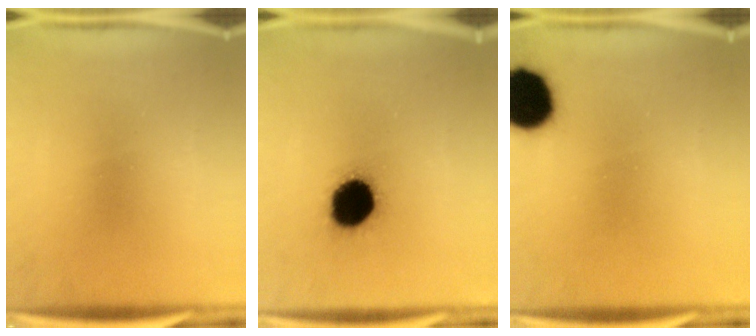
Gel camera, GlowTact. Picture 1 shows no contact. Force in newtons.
{"total": 16.6}
{"total": 14.8}